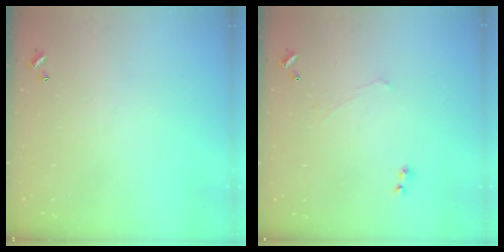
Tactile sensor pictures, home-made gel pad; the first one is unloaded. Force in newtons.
{"total": 1.1, "press": 0.7, "slide": 0.9}